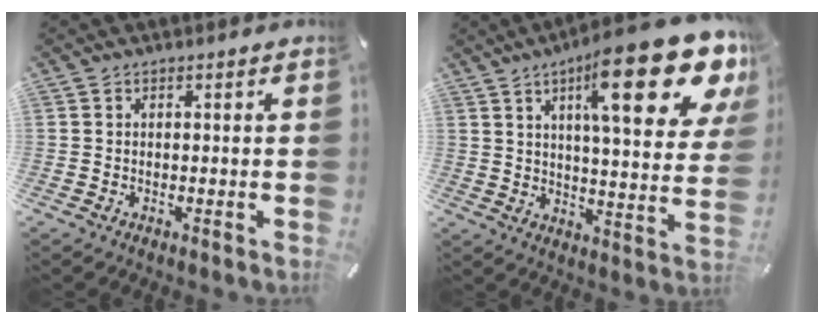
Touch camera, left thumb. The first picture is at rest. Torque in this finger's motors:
{"motor_torque": [2.50, 2.51, 1.70, -1.07, 0.22]}